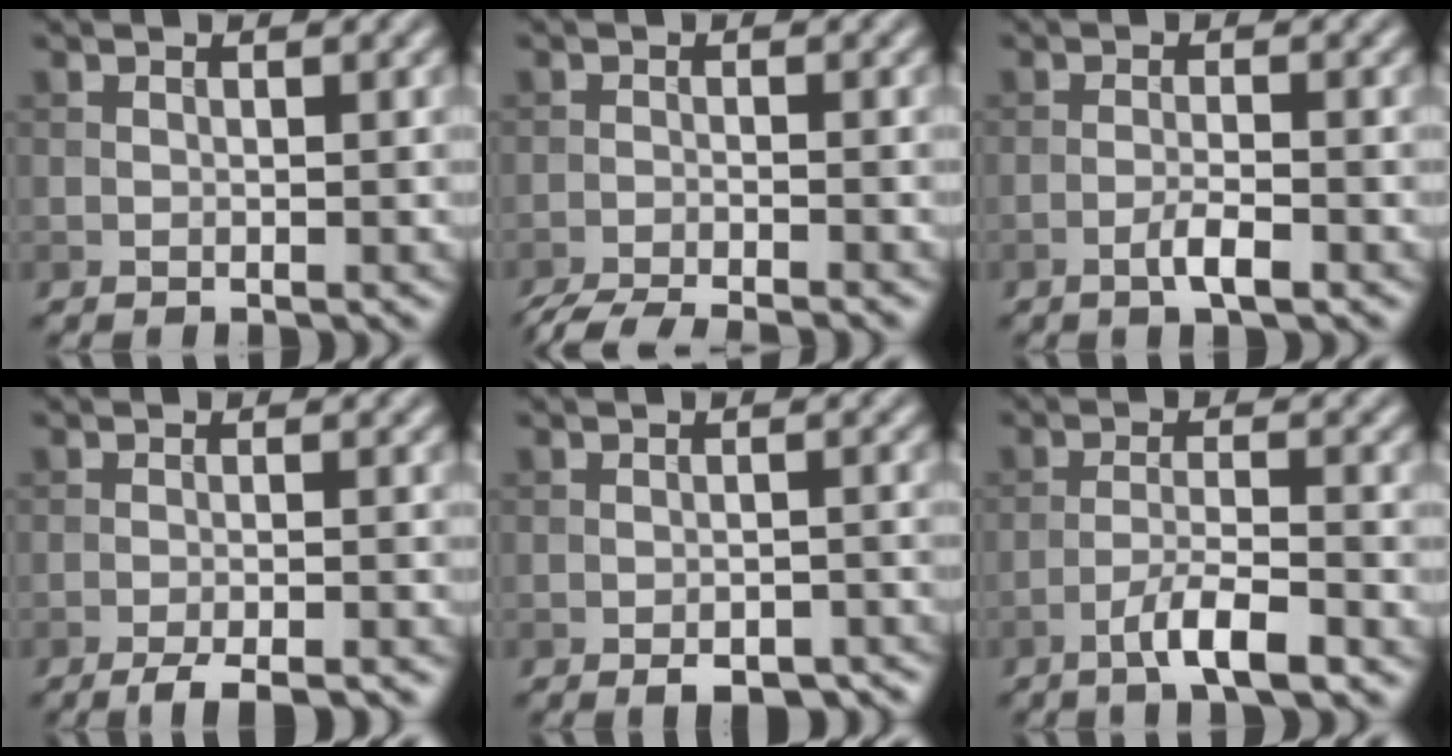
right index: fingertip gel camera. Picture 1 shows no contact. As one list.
[{"total": 5.5, "force": [-4.9, 0.7, 2.2], "torque": [-0.041, -0.020, -0.084]}, {"total": 2.3, "force": [-1.2, 0.4, 1.9], "torque": [-0.036, 0.005, -0.025]}, {"total": 3.8, "force": [-2.9, 0.6, 2.3], "torque": [-0.036, -0.002, -0.049]}, {"total": 3.9, "force": [-2.8, 1.6, 2.2], "torque": [-0.033, 0.000, -0.033]}, {"total": 4.2, "force": [-2.7, 0.7, 3.2], "torque": [-0.062, 0.005, -0.053]}]